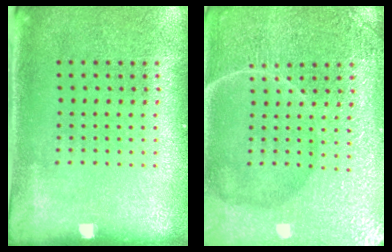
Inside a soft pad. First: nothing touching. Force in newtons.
{"total": 7.4, "press": 7.4, "slide": 0.9}